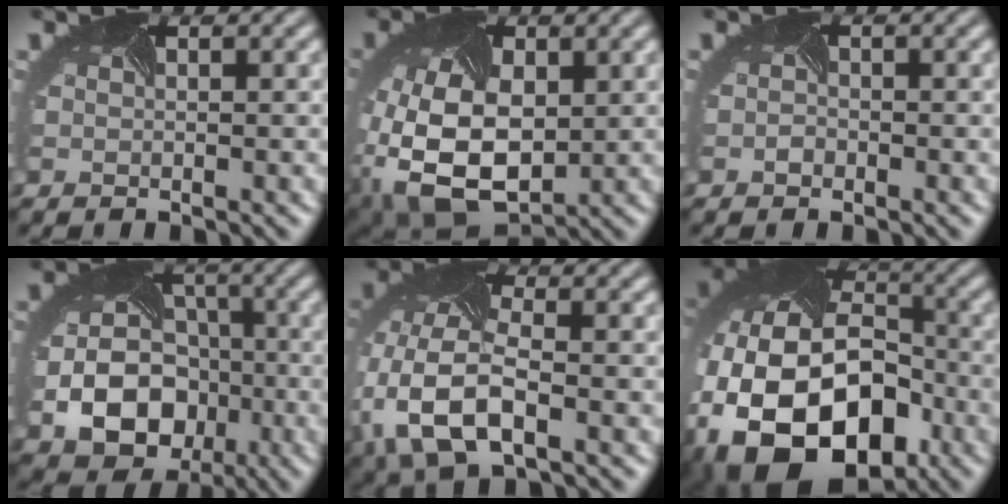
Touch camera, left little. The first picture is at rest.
{"total": 11.0, "force": [-2.0, 7.1, 8.1], "torque": [-0.200, -0.033, -0.030]}
{"total": 0.6, "force": [-0.6, 0.2, -0.1], "torque": [-0.004, -0.007, -0.011]}
{"total": 9.7, "force": [-2.9, 7.7, 5.2], "torque": [-0.086, -0.038, -0.051]}
{"total": 10.3, "force": [-3.0, 5.9, 8.0], "torque": [-0.197, -0.023, -0.053]}
{"total": 17.7, "force": [-7.0, 11.7, 11.3], "torque": [-0.232, -0.037, -0.115]}